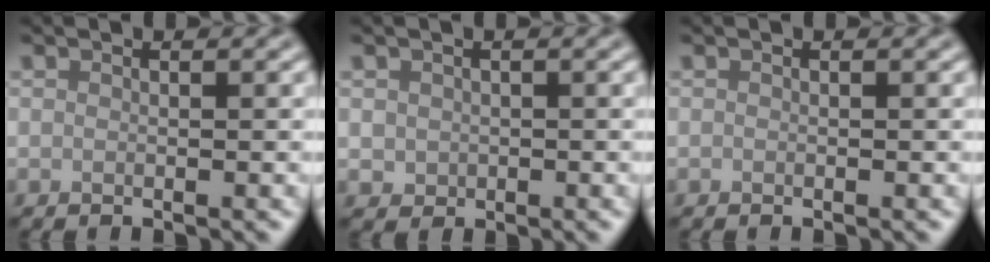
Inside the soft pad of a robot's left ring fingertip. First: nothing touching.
{"total": 1.3, "force": [0.1, 1.3, 0.4], "torque": [-0.005, -0.005, 0.000]}
{"total": 0.0}